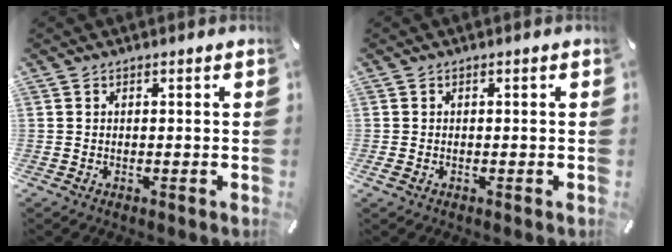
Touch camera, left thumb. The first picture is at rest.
{"total": 0.5, "force": [-0.3, 0.4, 0.2], "torque": [-0.003, 0.002, -0.006]}